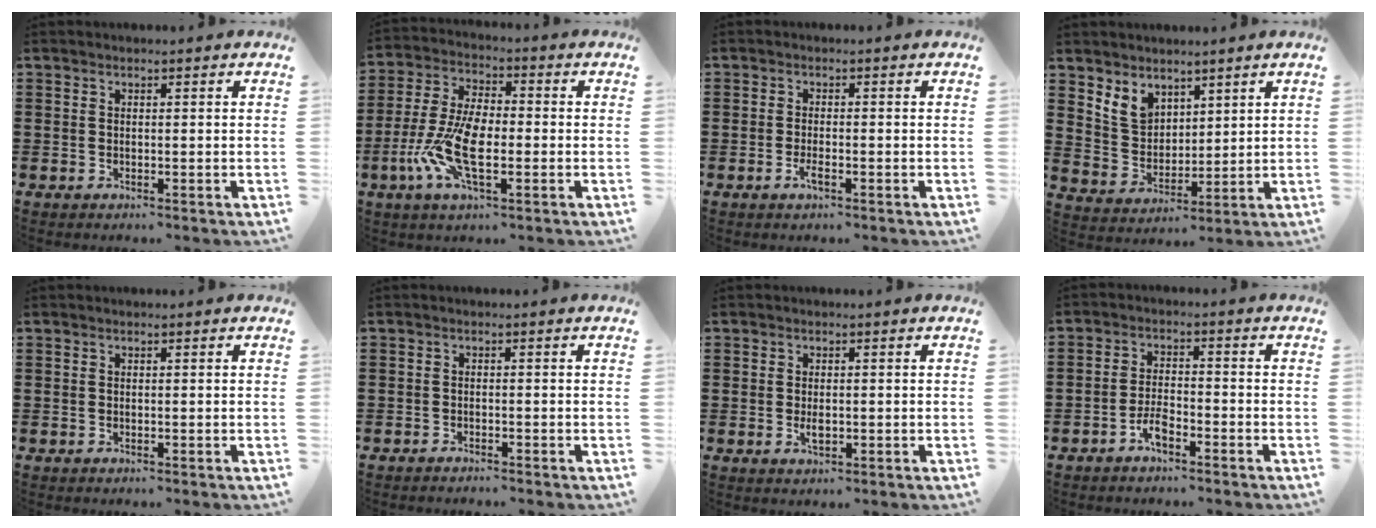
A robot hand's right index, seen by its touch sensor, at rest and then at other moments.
{"total": 10.1, "force": [-3.0, 4.1, 8.7], "torque": [-0.214, -0.016, -0.064]}
{"total": 1.9, "force": [-0.9, 0.4, 1.6], "torque": [-0.035, -0.006, -0.018]}
{"total": 5.3, "force": [3.8, 3.6, 1.0], "torque": [-0.043, 0.003, 0.072]}
{"total": 0.0}
{"total": 0.7, "force": [-0.7, 0.1, -0.1], "torque": [-0.001, 0.004, -0.016]}
{"total": 1.7, "force": [-0.2, 0.8, 1.5], "torque": [-0.029, 0.000, -0.003]}
{"total": 3.5, "force": [-2.4, 1.3, 2.2], "torque": [-0.055, 0.003, -0.051]}